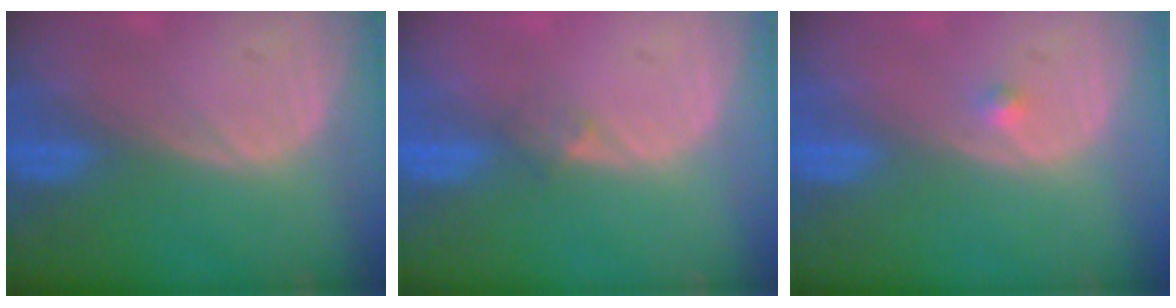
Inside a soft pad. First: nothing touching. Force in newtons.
{"total": 1.5, "press": 1.2, "slide": 1.0}
{"total": 0.9, "press": 0.7, "slide": 0.6}